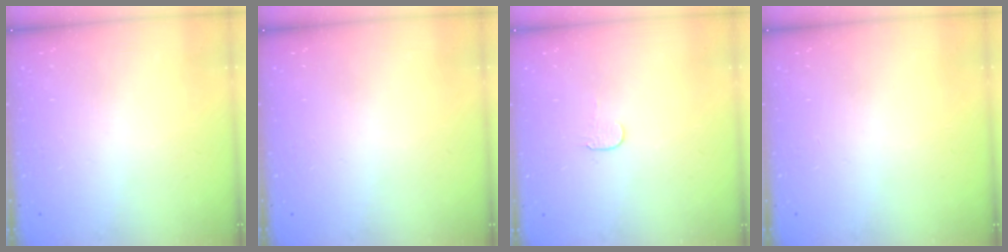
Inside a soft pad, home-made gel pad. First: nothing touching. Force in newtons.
{"total": 0.0}
{"total": 3.9, "press": 3.8, "slide": 0.4}
{"total": 0.0}